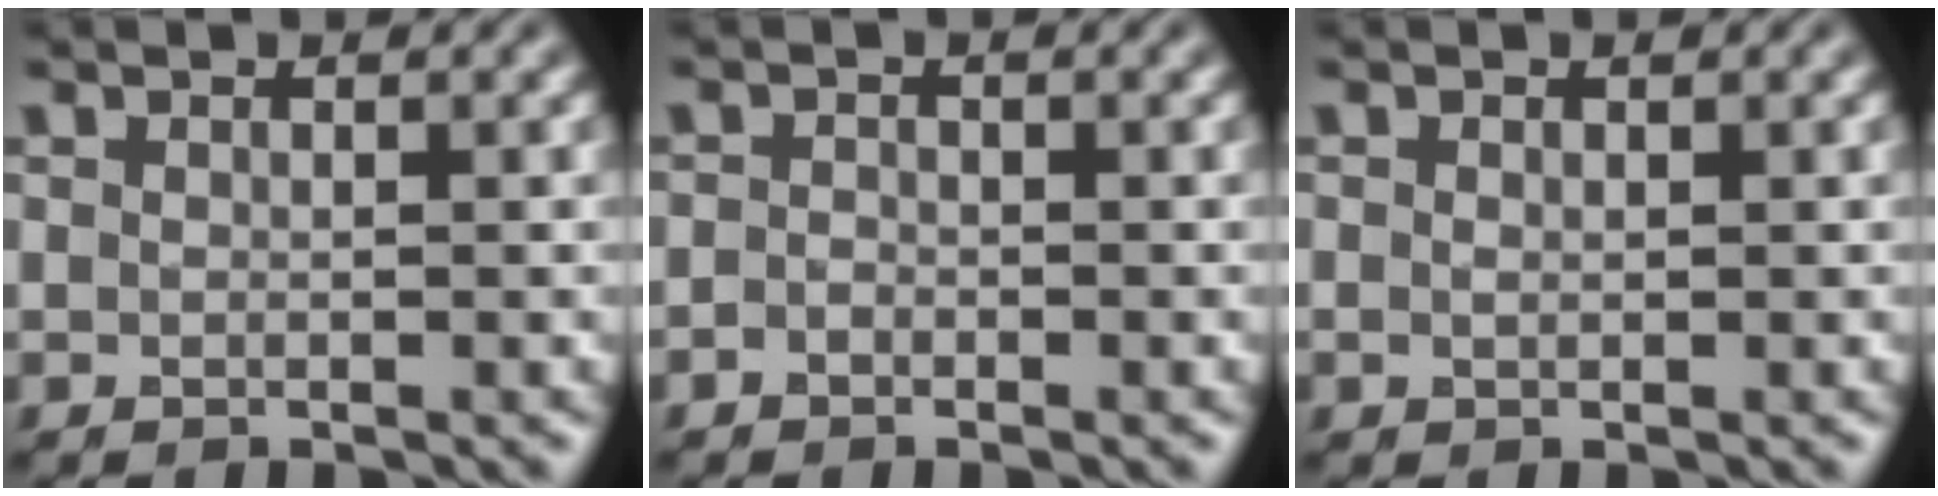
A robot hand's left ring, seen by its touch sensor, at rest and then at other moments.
{"total": 0.8, "force": [-0.5, 0.5, 0.3], "torque": [-0.005, -0.002, -0.011]}
{"total": 0.8, "force": [0.1, 0.6, 0.5], "torque": [-0.010, 0.000, 0.002]}